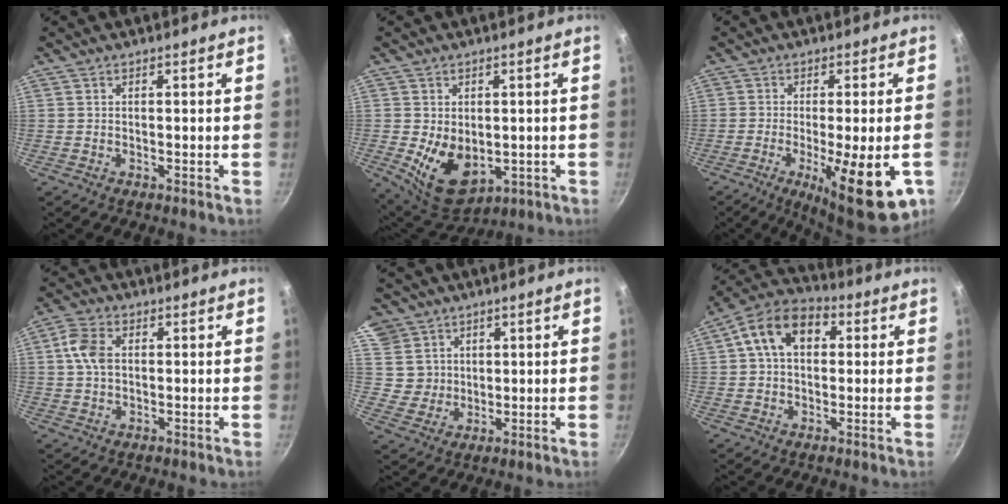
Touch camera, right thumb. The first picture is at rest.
{"total": 10.9, "force": [-1.3, 7.5, 7.9], "torque": [-0.109, -0.017, 0.004]}
{"total": 16.0, "force": [-5.8, 4.2, 14.3], "torque": [-0.187, -0.003, -0.076]}
{"total": 6.0, "force": [0.9, 4.1, 4.4], "torque": [-0.081, 0.012, 0.010]}
{"total": 7.9, "force": [3.7, 6.9, 1.4], "torque": [0.015, -0.011, 0.074]}
{"total": 11.9, "force": [2.6, 8.2, 8.2], "torque": [-0.113, 0.027, 0.023]}